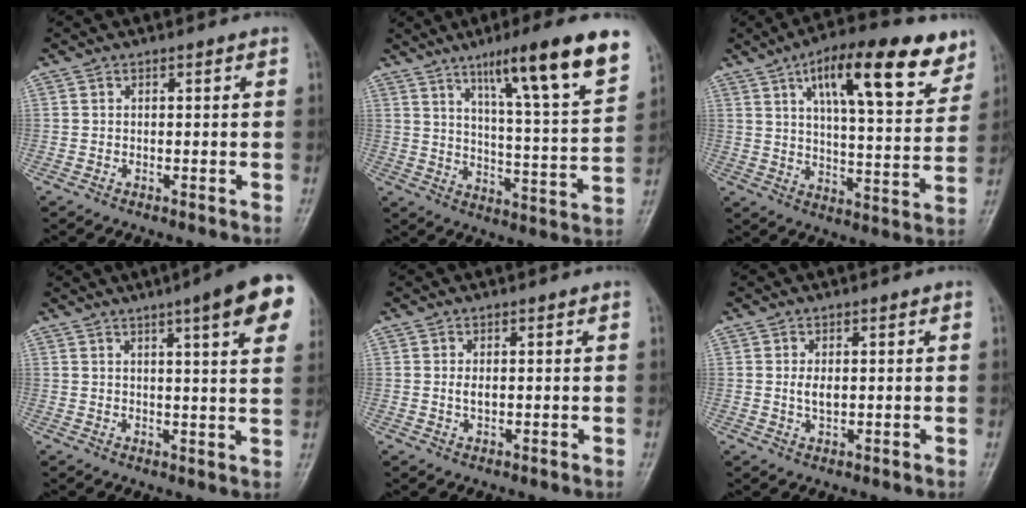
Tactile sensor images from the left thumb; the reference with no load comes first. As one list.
[{"total": 18.8, "force": [11.3, 2.0, 14.8], "torque": [-0.203, -0.051, 0.173]}, {"total": 20.1, "force": [11.0, 6.6, 15.5], "torque": [-0.195, -0.031, 0.166]}, {"total": 13.6, "force": [7.0, 2.1, 11.5], "torque": [-0.133, -0.016, 0.080]}, {"total": 1.7, "force": [0.4, 0.8, 1.4], "torque": [-0.024, -0.002, 0.010]}, {"total": 2.5, "force": [0.5, 1.2, 2.1], "torque": [-0.036, -0.005, 0.011]}]